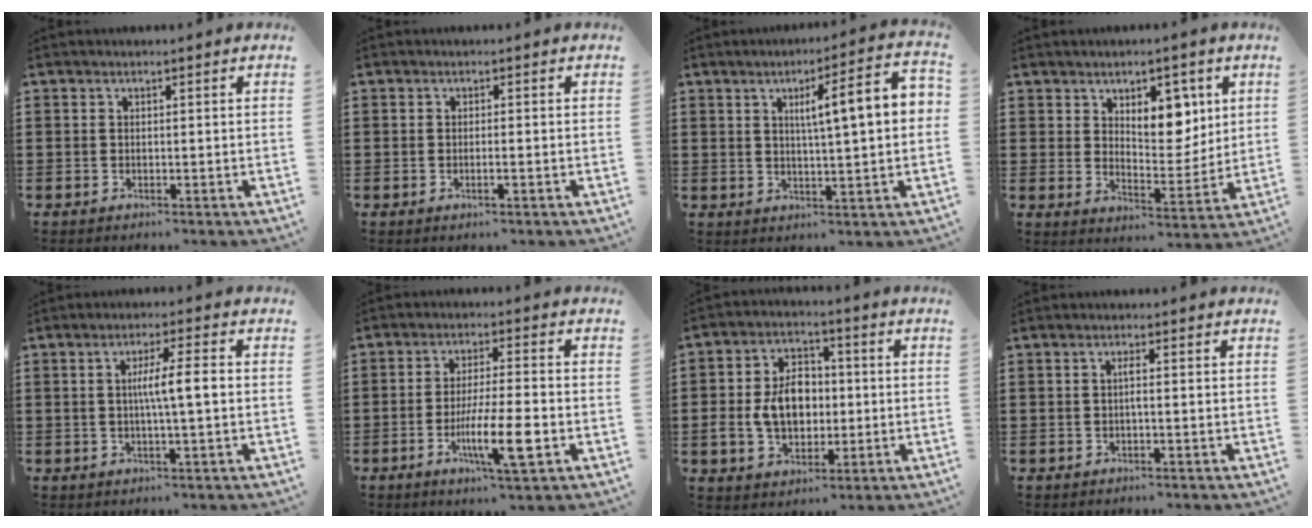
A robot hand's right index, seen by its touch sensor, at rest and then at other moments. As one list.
[{"total": 0.8, "force": [-0.4, 0.1, 0.7], "torque": [-0.014, -0.003, -0.006]}, {"total": 8.4, "force": [1.7, 0.9, 8.1], "torque": [-0.139, -0.004, 0.016]}, {"total": 7.1, "force": [3.8, 4.1, 4.4], "torque": [-0.069, -0.011, 0.062]}, {"total": 5.2, "force": [-0.1, 0.3, 5.2], "torque": [-0.093, -0.003, -0.006]}, {"total": 9.7, "force": [-3.4, 1.7, 8.9], "torque": [-0.168, -0.013, -0.060]}, {"total": 8.0, "force": [-0.6, 5.7, 5.6], "torque": [-0.123, 0.008, -0.017]}, {"total": 1.2, "force": [-0.2, 0.0, 1.2], "torque": [-0.023, -0.001, -0.004]}]